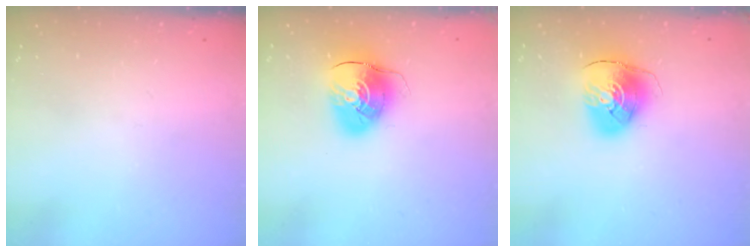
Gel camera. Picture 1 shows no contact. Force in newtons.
{"total": 10.2, "press": 10.1, "slide": 1.3}
{"total": 9.7, "press": 9.6, "slide": 1.4}